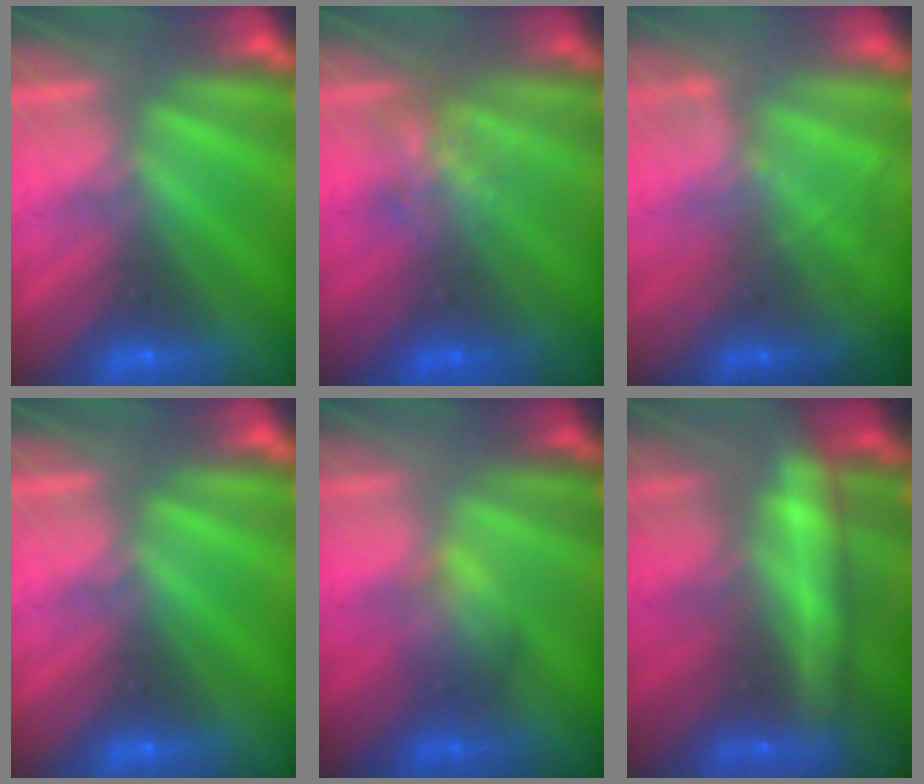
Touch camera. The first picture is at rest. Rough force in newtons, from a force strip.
{"total": 4.5}
{"total": 1.9}
{"total": 0.0}
{"total": 2.0}
{"total": 6.8}